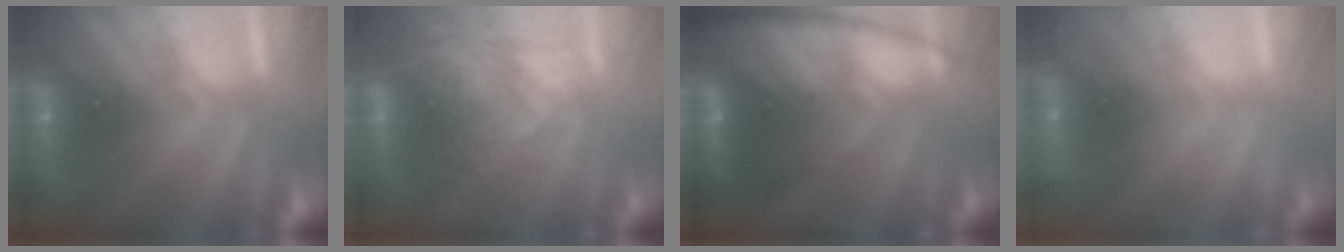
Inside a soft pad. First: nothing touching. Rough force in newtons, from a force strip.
{"total": 3.7}
{"total": 7.4}
{"total": 2.1}